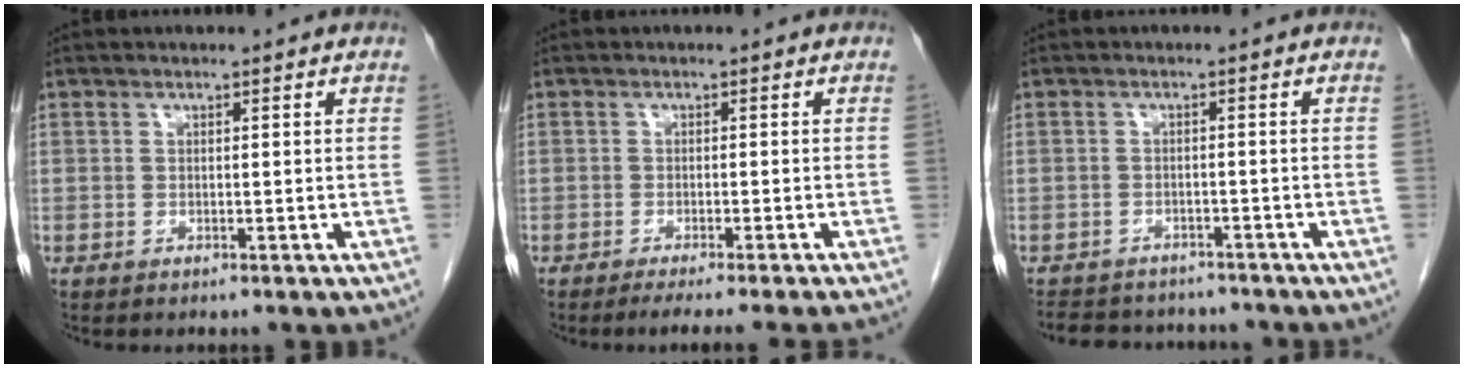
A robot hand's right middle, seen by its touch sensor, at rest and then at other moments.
{"total": 7.8, "force": [-6.7, -1.2, 3.7], "torque": [-0.025, -0.018, -0.093]}
{"total": 10.2, "force": [-9.2, 3.5, 2.7], "torque": [-0.056, 0.007, -0.117]}